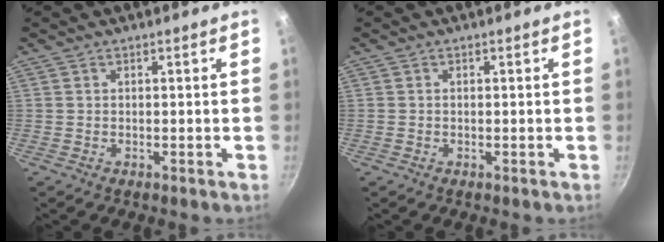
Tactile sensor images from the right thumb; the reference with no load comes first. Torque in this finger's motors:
{"motor_torque": [0.04, -0.05, 0.03, 0.81, 0.04]}